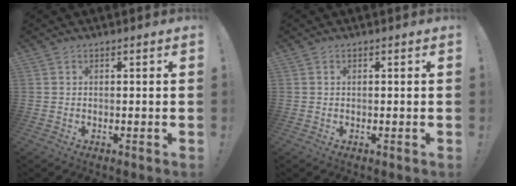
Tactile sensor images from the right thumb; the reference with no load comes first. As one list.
[{"total": 0.0}]